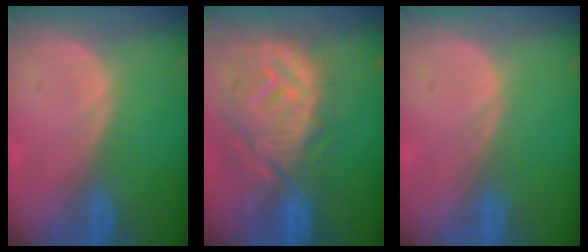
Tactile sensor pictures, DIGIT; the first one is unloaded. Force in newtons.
{"total": 12.3, "press": 11.0, "slide": 5.5}
{"total": 0.0}